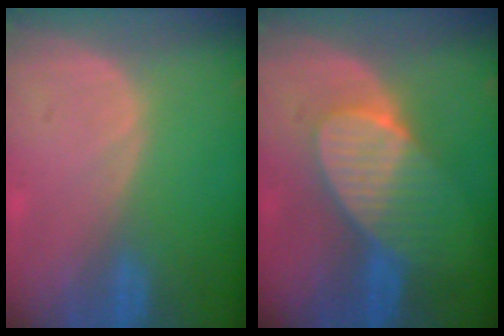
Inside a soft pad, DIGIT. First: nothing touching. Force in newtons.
{"total": 6.9, "press": 6.9, "slide": 0.4}